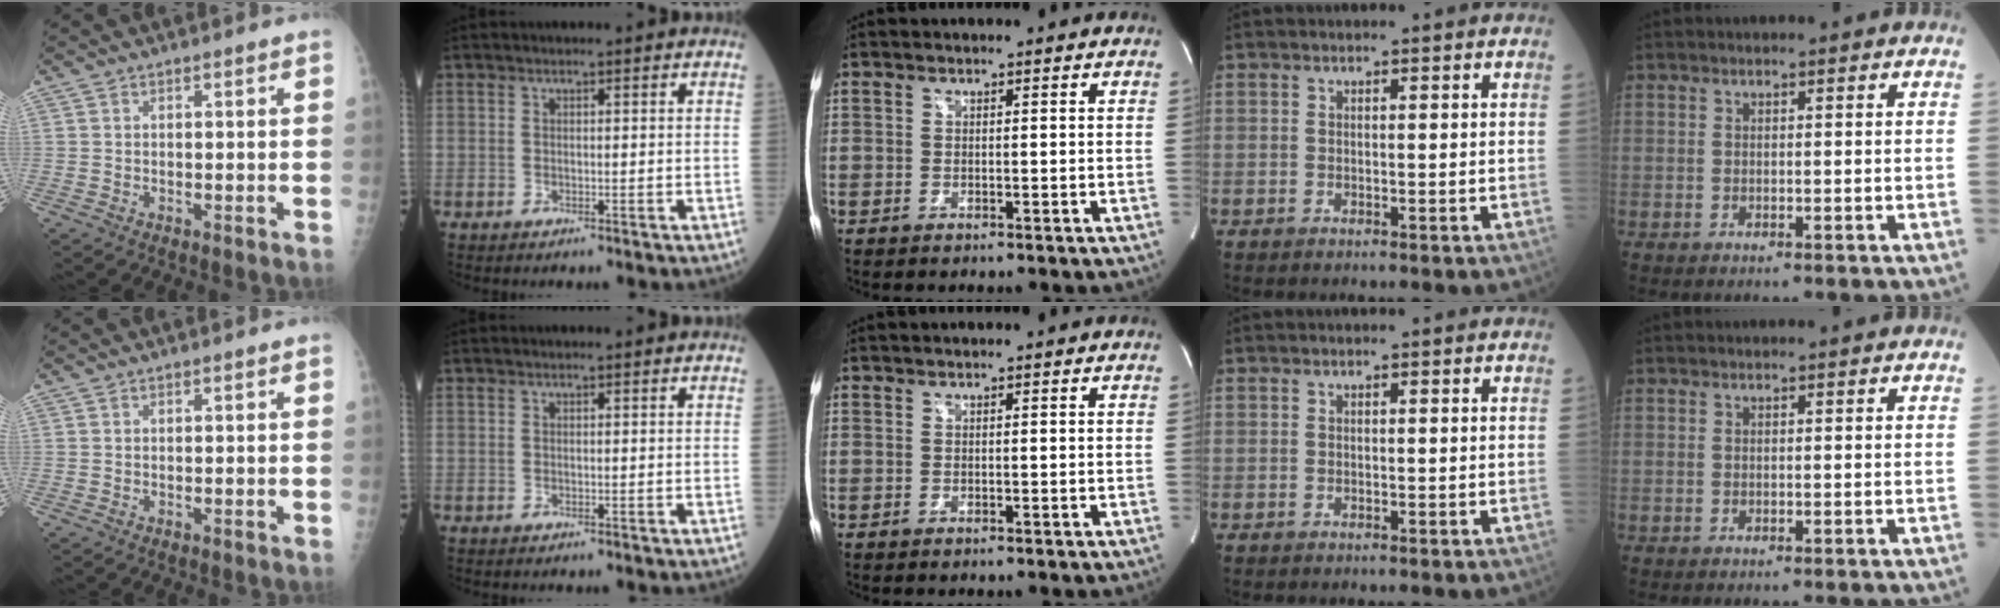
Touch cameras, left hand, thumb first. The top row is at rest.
{}